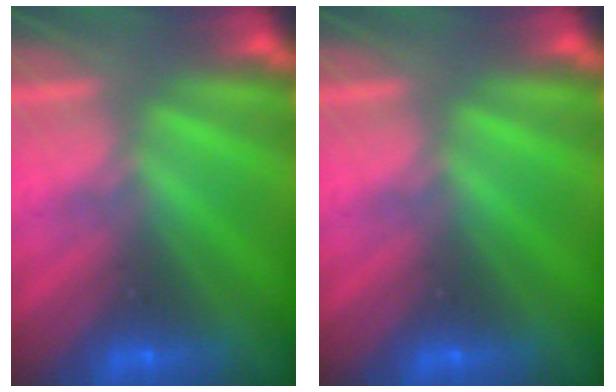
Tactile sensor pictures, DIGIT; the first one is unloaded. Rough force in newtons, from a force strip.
{"total": 0.0}